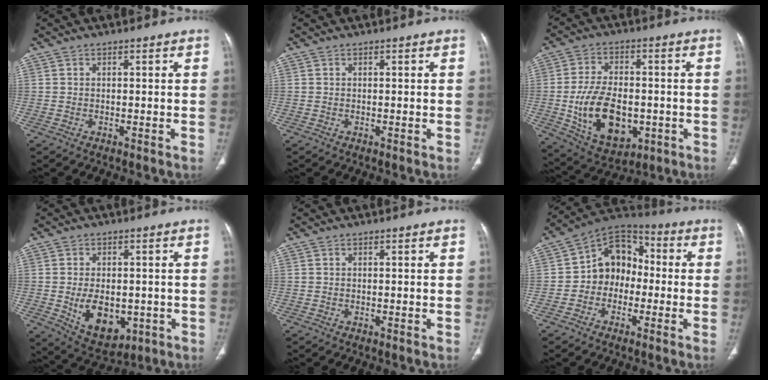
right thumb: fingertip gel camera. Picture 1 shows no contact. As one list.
[{"total": 0.0}, {"total": 15.9, "force": [-2.9, 9.8, 12.1], "torque": [-0.193, 0.002, -0.030]}, {"total": 10.9, "force": [-2.1, 6.9, 8.1], "torque": [-0.106, -0.006, -0.013]}, {"total": 0.0}, {"total": 11.5, "force": [-1.2, 9.3, 6.6], "torque": [-0.063, 0.042, -0.041]}]